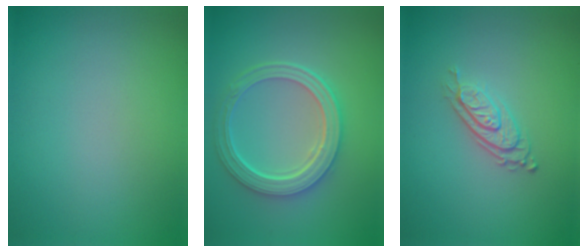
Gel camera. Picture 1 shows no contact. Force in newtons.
{"total": 5.3, "press": 4.1, "slide": 3.4}
{"total": 2.8, "press": 2.0, "slide": 1.9}